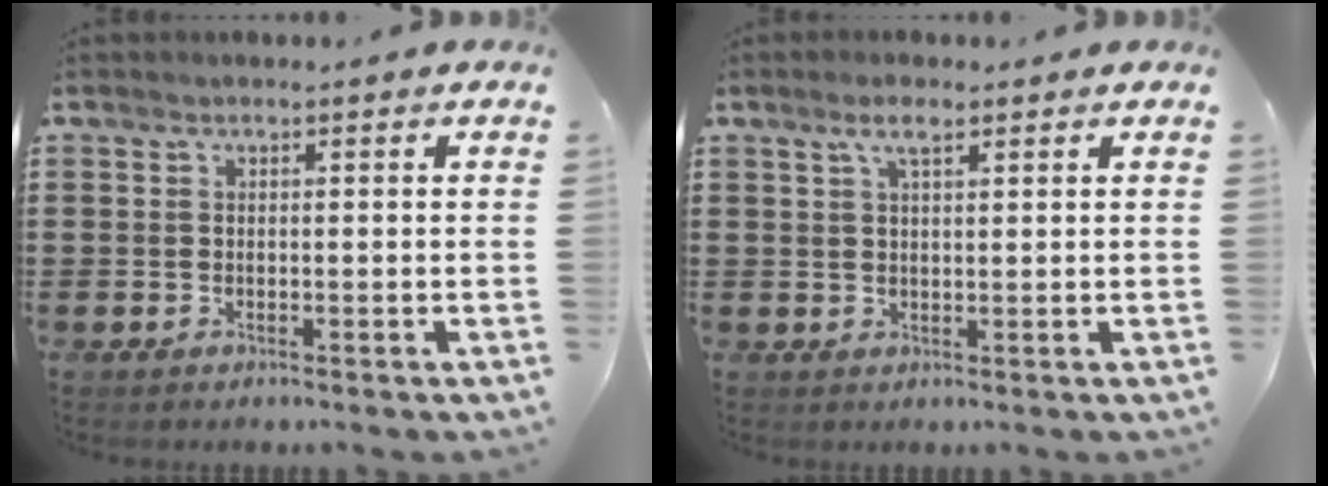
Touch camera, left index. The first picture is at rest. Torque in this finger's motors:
{"motor_torque": [1.12, 1.02, 0.45, 0.10]}